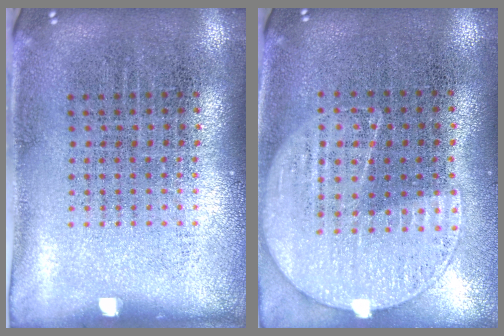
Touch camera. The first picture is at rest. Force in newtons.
{"total": 1.1, "press": 1.0, "slide": 0.4}